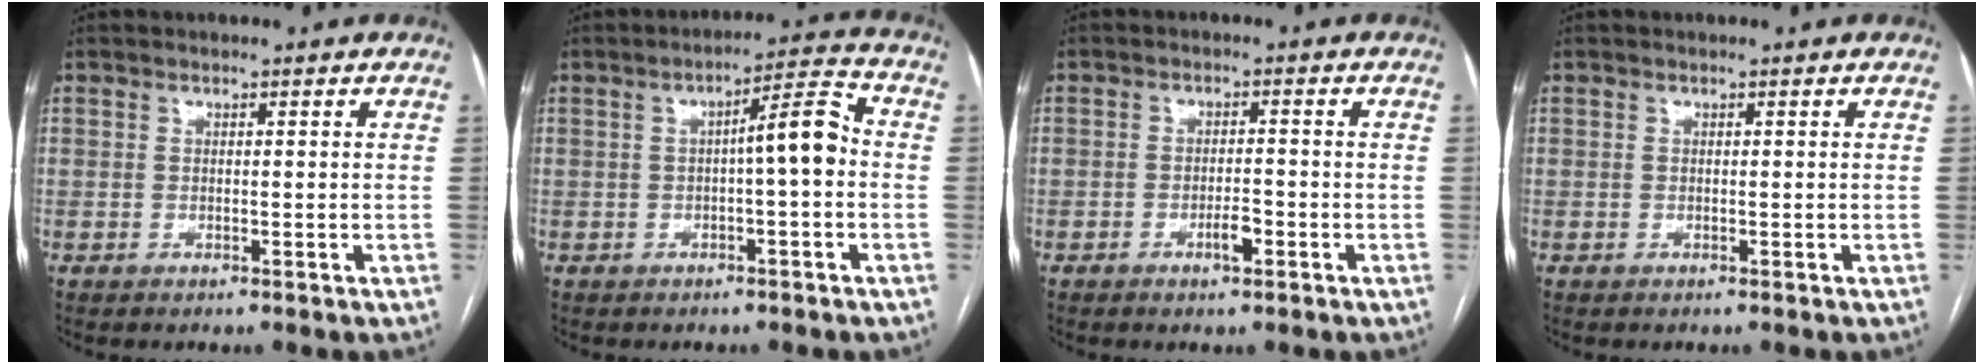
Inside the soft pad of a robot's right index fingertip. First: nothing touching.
{"total": 6.5, "force": [-0.3, 0.8, 6.4], "torque": [-0.094, 0.022, -0.006]}
{"total": 2.7, "force": [-1.4, 0.8, 2.2], "torque": [-0.037, 0.001, -0.022]}
{"total": 0.0}